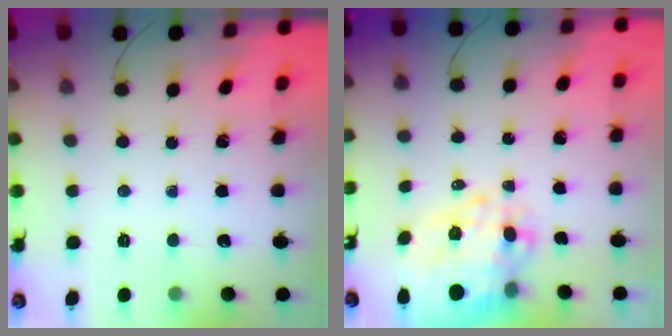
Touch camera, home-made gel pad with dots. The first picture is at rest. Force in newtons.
{"total": 12.2, "press": 11.9, "slide": 2.8}